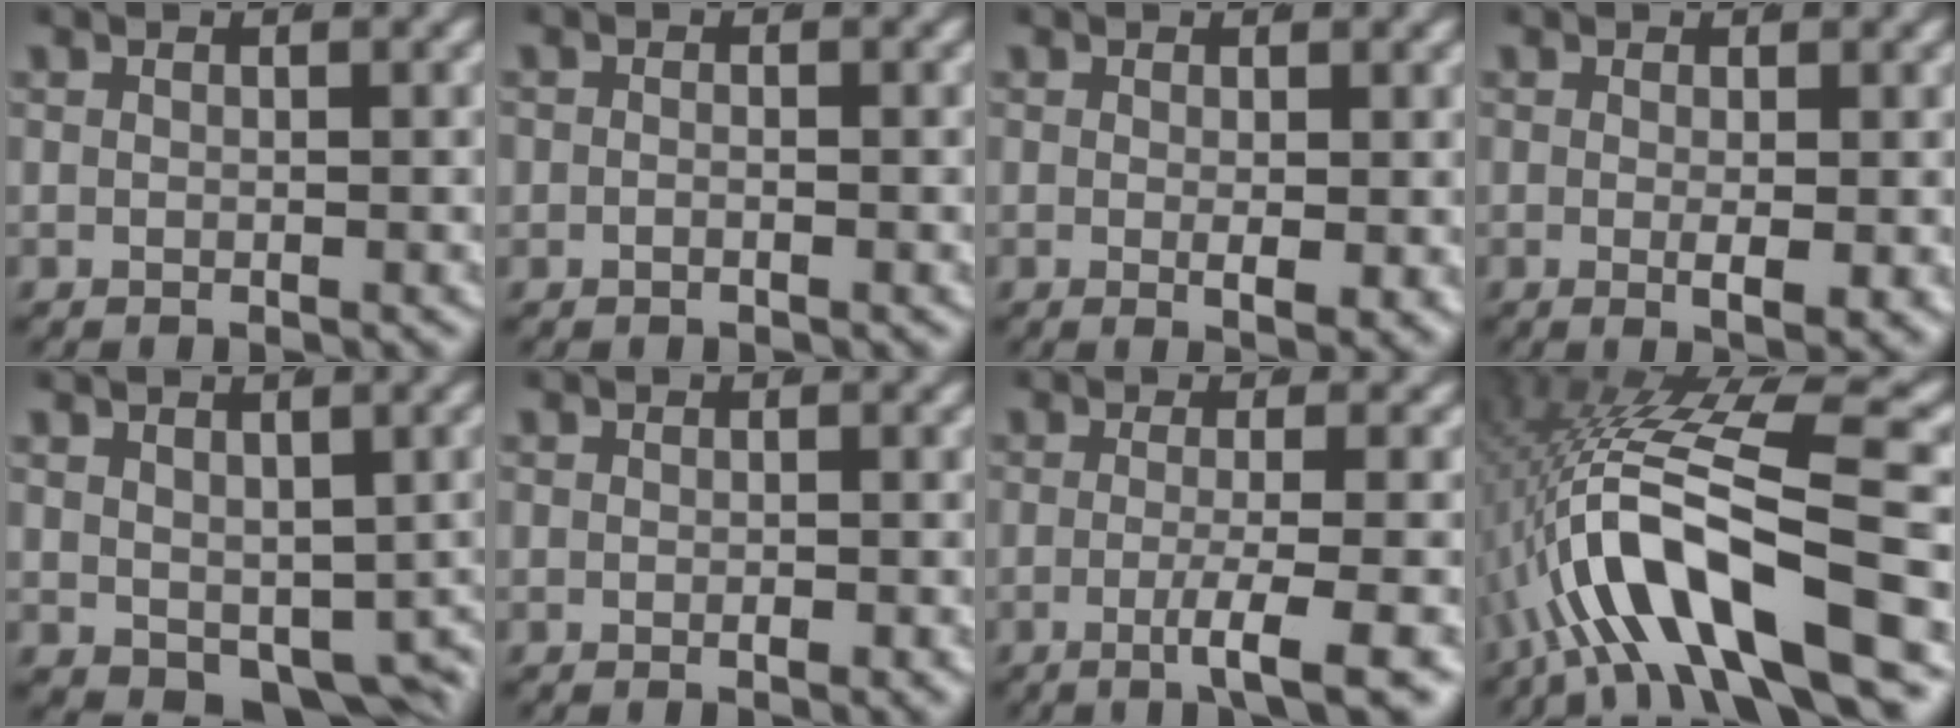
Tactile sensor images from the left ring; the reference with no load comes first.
{"total": 0.8, "force": [-0.2, 0.6, 0.5], "torque": [-0.010, 0.002, -0.006]}
{"total": 2.0, "force": [-0.1, 0.3, 2.0], "torque": [-0.030, -0.013, 0.004]}
{"total": 2.5, "force": [-0.4, 0.3, 2.5], "torque": [-0.039, -0.014, 0.000]}
{"total": 5.3, "force": [-2.8, 2.8, 3.4], "torque": [-0.049, -0.036, -0.019]}
{"total": 0.8, "force": [-0.3, 0.3, 0.6], "torque": [-0.010, 0.001, -0.006]}
{"total": 4.7, "force": [-2.7, -0.2, 3.9], "torque": [-0.064, -0.017, -0.037]}
{"total": 11.0, "force": [-1.2, 3.9, 10.2], "torque": [-0.204, -0.002, -0.012]}